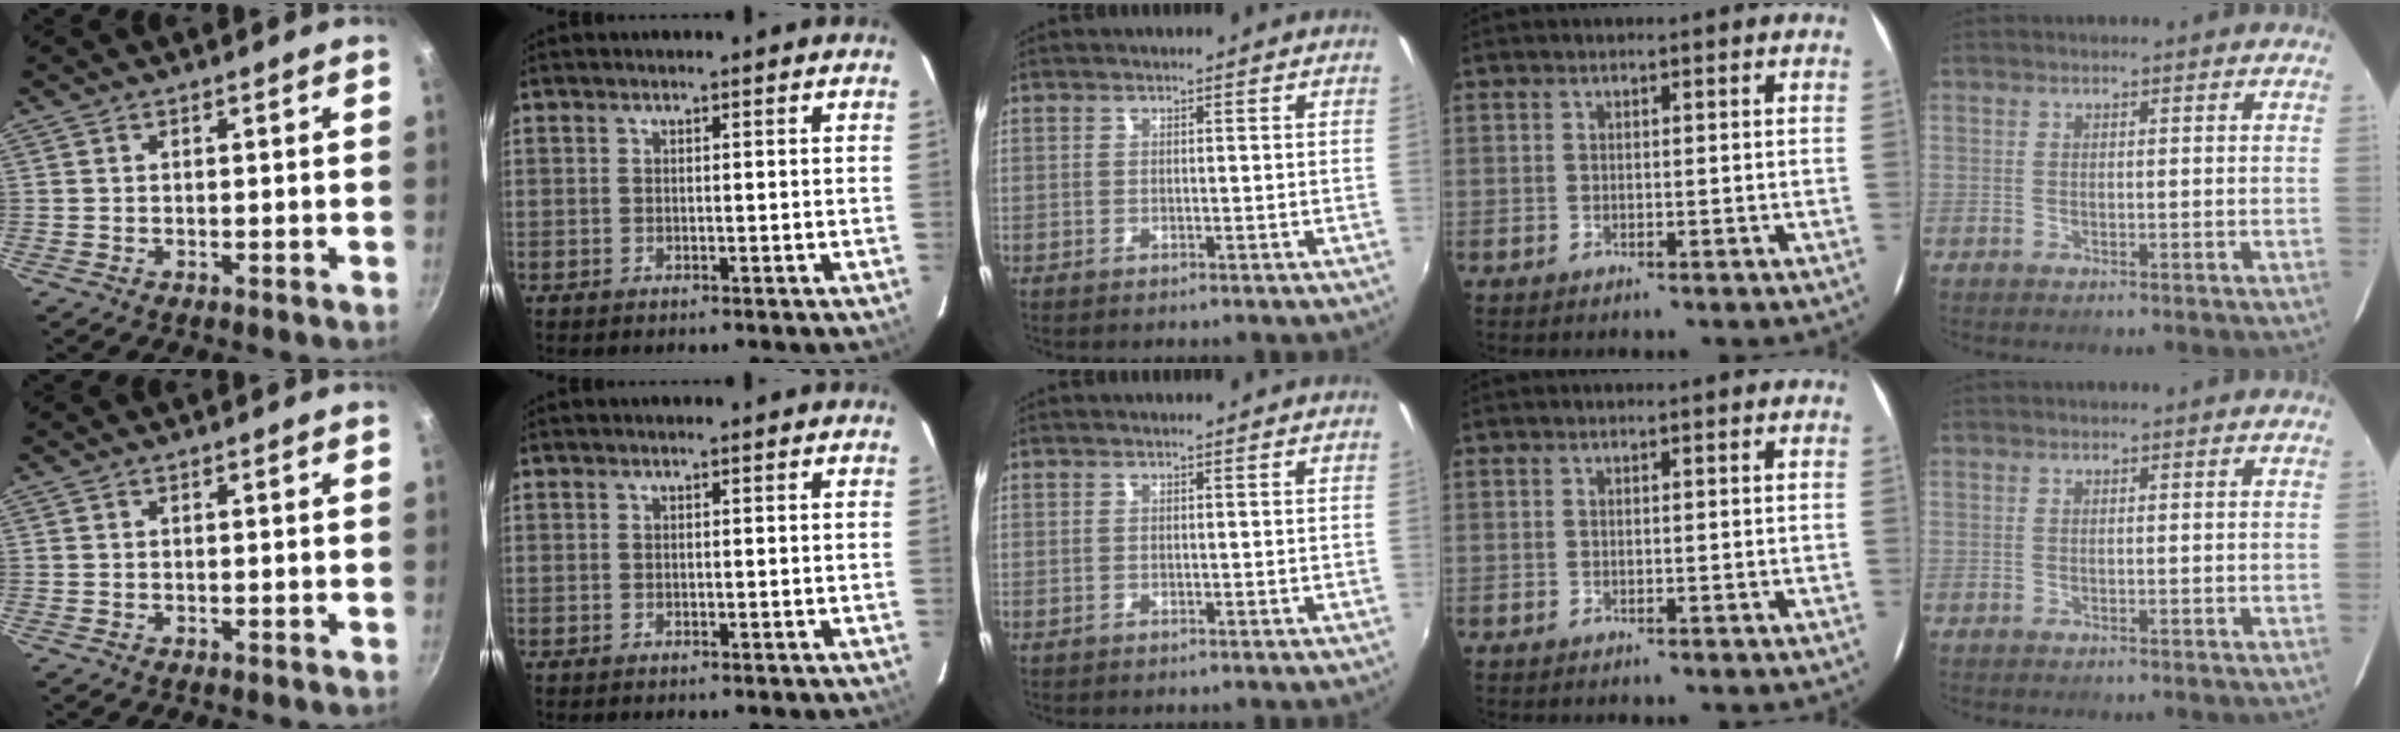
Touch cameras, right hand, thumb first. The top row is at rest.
{}